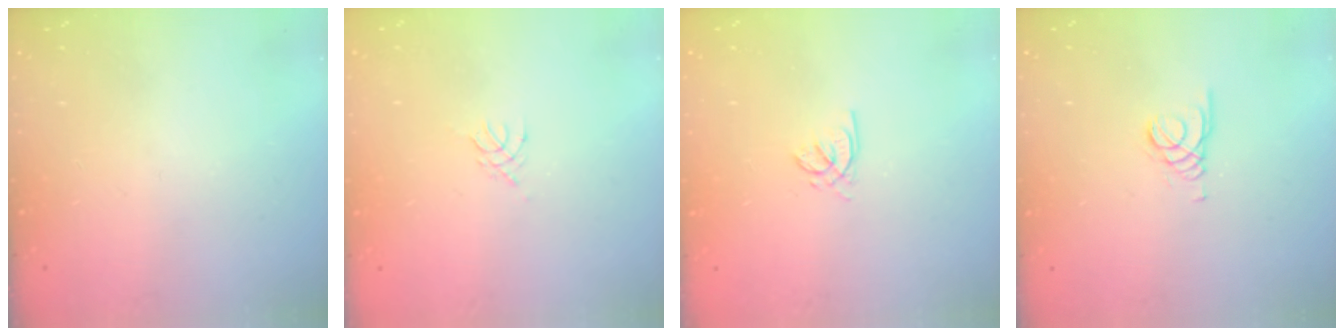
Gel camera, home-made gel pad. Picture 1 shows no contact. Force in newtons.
{"total": 2.7, "press": 2.6, "slide": 0.6}
{"total": 1.5, "press": 1.5, "slide": 0.2}
{"total": 1.6, "press": 1.6, "slide": 0.0}